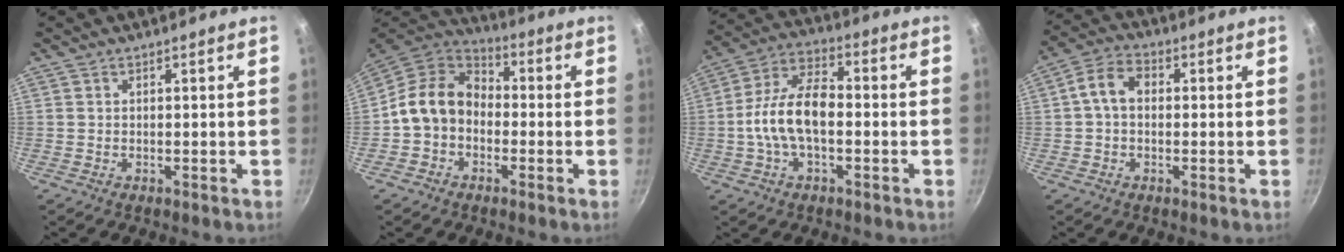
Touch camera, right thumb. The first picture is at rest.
{"total": 12.3, "force": [-1.3, 9.8, 7.3], "torque": [-0.097, 0.041, -0.044]}
{"total": 12.4, "force": [-1.7, 6.6, 10.4], "torque": [-0.178, 0.040, -0.044]}
{"total": 6.3, "force": [0.3, 4.5, 4.4], "torque": [-0.075, 0.020, -0.007]}